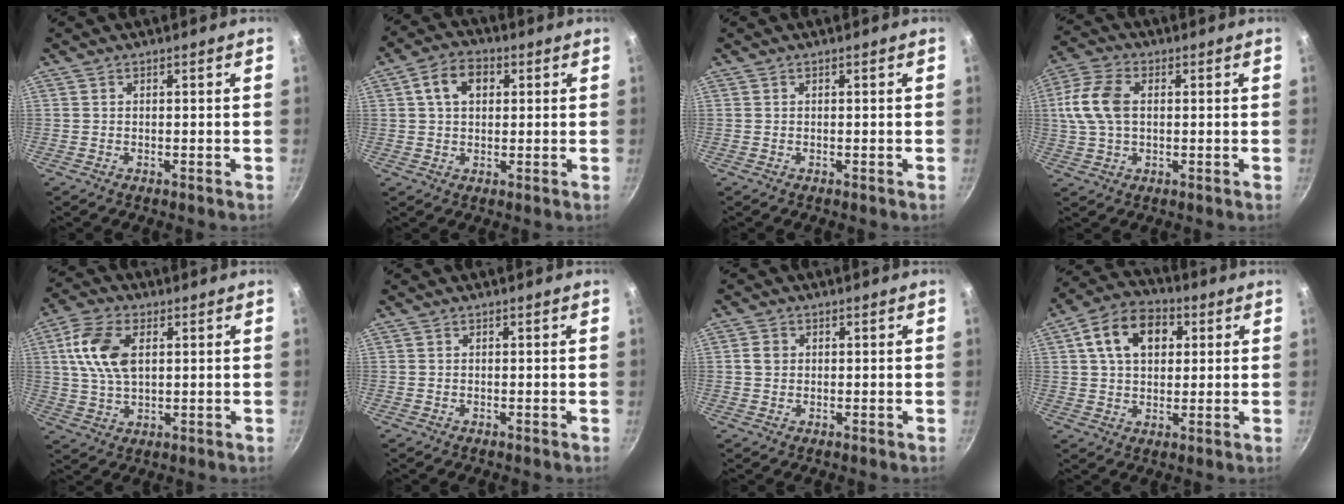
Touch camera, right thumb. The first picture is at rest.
{"total": 6.6, "force": [1.8, 4.7, 4.4], "torque": [-0.057, 0.010, 0.023]}
{"total": 0.0}
{"total": 10.2, "force": [1.3, 6.3, 7.8], "torque": [-0.161, 0.018, 0.016]}
{"total": 10.8, "force": [2.5, 6.3, 8.4], "torque": [-0.155, 0.005, 0.045]}
{"total": 0.0}
{"total": 2.5, "force": [0.4, 2.1, 1.2], "torque": [-0.012, 0.006, 0.005]}
{"total": 12.5, "force": [3.7, 8.6, 8.3], "torque": [-0.119, 0.011, 0.048]}